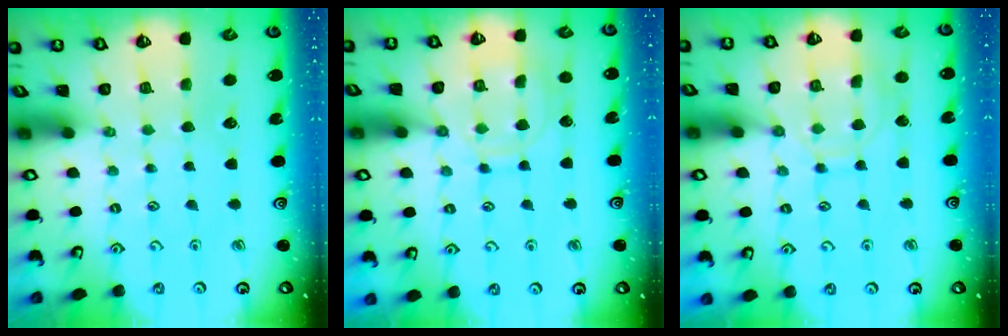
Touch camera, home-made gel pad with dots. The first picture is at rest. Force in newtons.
{"total": 11.8, "press": 11.8, "slide": 0.8}
{"total": 11.0, "press": 11.0, "slide": 0.8}